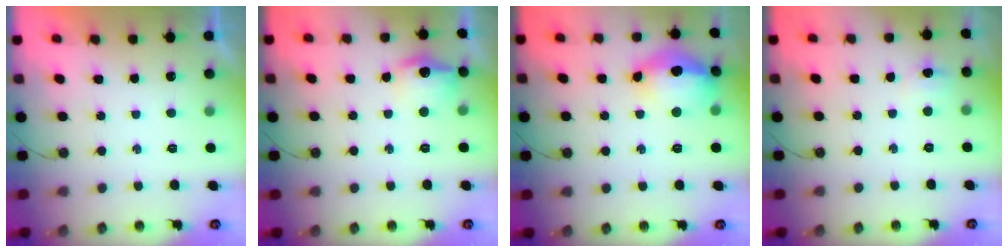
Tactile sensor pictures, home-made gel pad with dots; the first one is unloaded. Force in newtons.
{"total": 12.0, "press": 11.9, "slide": 0.9}
{"total": 16.0, "press": 15.9, "slide": 1.9}
{"total": 4.3, "press": 4.1, "slide": 1.4}